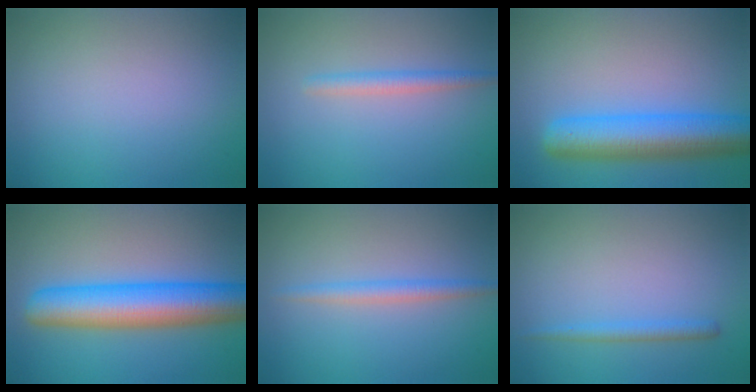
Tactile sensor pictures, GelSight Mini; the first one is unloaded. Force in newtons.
{"total": 1.7, "press": 1.7, "slide": 0.1}
{"total": 7.7, "press": 7.6, "slide": 0.4}
{"total": 9.0, "press": 9.0, "slide": 0.2}
{"total": 1.9, "press": 1.9, "slide": 0.2}
{"total": 1.4, "press": 1.4, "slide": 0.1}